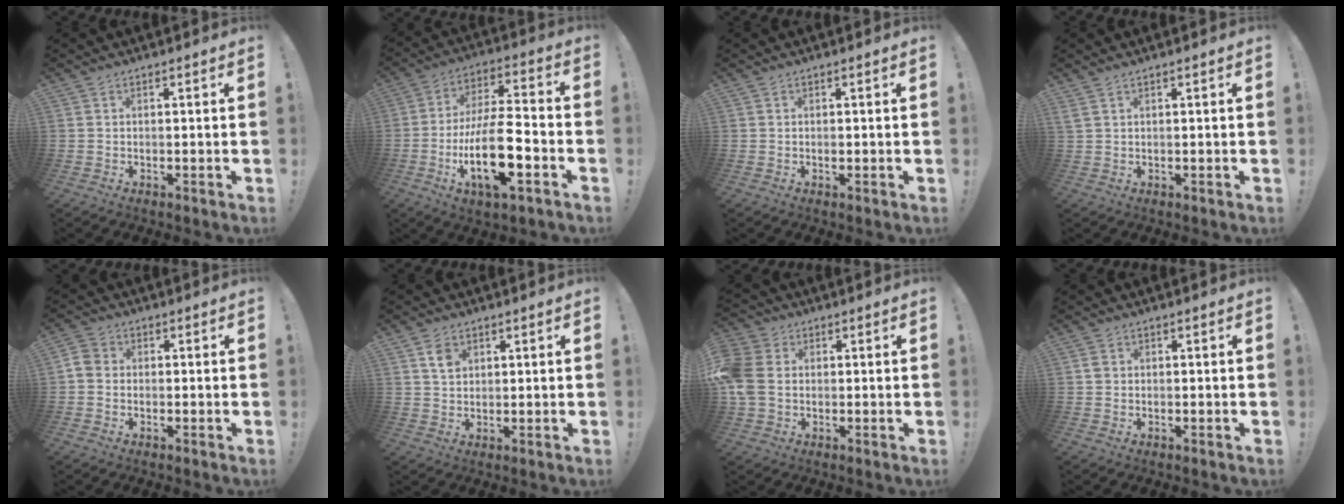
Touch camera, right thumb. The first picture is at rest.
{"total": 18.5, "force": [-6.4, 6.7, 16.0], "torque": [-0.291, 0.024, -0.104]}
{"total": 0.6, "force": [-0.3, 0.4, 0.3], "torque": [-0.004, 0.002, -0.005]}
{"total": 1.6, "force": [1.1, 0.3, 1.1], "torque": [-0.024, 0.000, 0.021]}
{"total": 4.4, "force": [-0.7, 3.6, 2.4], "torque": [-0.046, 0.016, -0.009]}
{"total": 4.5, "force": [2.2, 3.3, 2.2], "torque": [-0.027, -0.005, 0.038]}
{"total": 10.6, "force": [0.0, 8.3, 6.6], "torque": [-0.152, 0.010, 0.004]}
{"total": 1.6, "force": [0.2, 1.5, 0.6], "torque": [-0.004, 0.002, 0.001]}